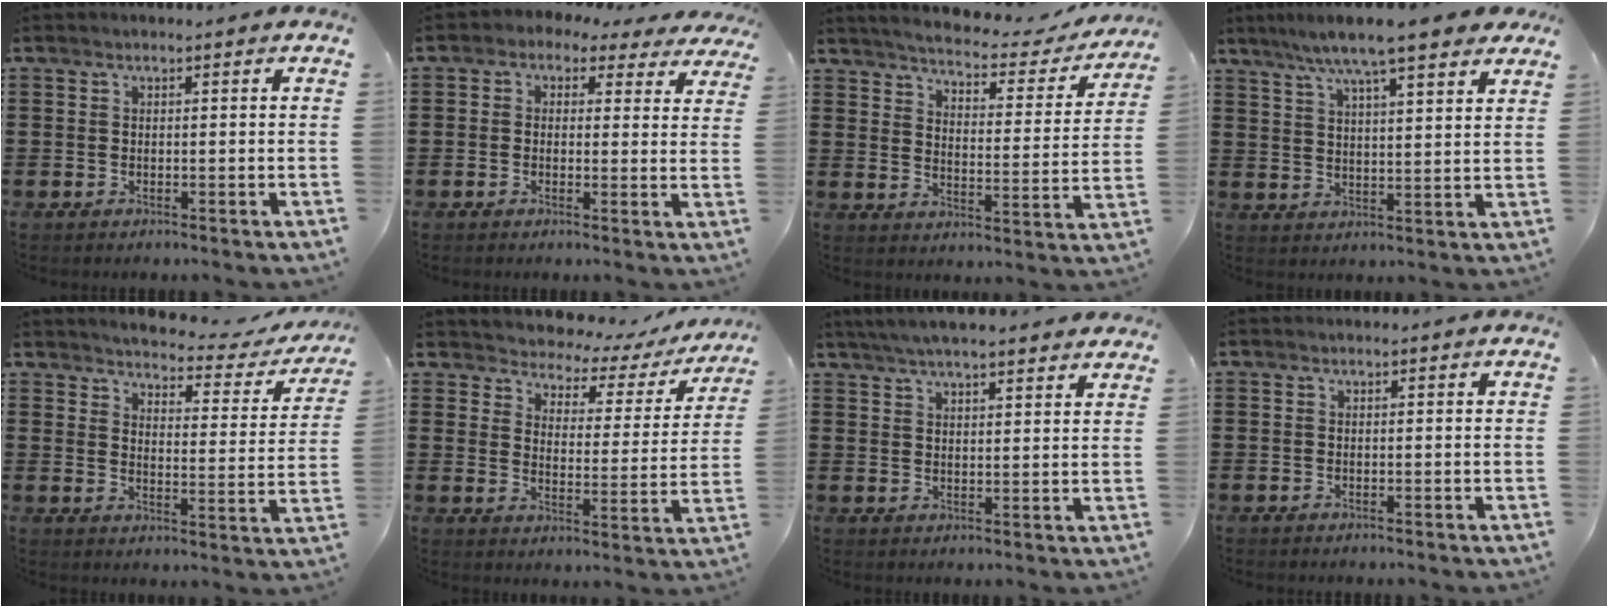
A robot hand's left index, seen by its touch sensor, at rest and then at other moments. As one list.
[{"total": 2.0, "force": [1.0, 1.5, 0.9], "torque": [-0.027, -0.002, 0.013]}, {"total": 3.6, "force": [3.4, 0.2, 1.3], "torque": [-0.047, -0.030, 0.049]}, {"total": 8.0, "force": [6.7, 0.6, 4.4], "torque": [-0.107, -0.016, 0.116]}, {"total": 3.2, "force": [3.1, 0.0, 0.9], "torque": [-0.039, -0.029, 0.045]}, {"total": 3.3, "force": [3.0, 1.2, 0.4], "torque": [-0.032, -0.028, 0.043]}, {"total": 4.9, "force": [4.6, 0.2, 1.7], "torque": [-0.046, -0.009, 0.083]}, {"total": 0.0}]